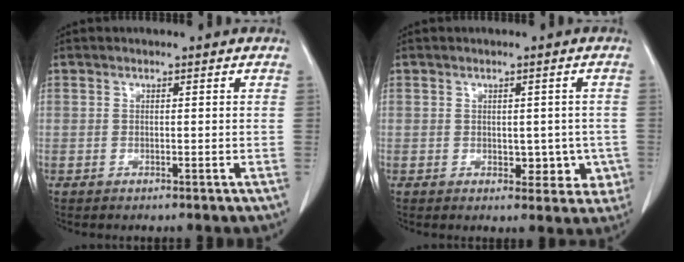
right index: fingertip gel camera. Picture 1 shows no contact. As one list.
[{"total": 5.2, "force": [-0.7, 3.3, 3.9], "torque": [-0.026, 0.007, -0.001]}]